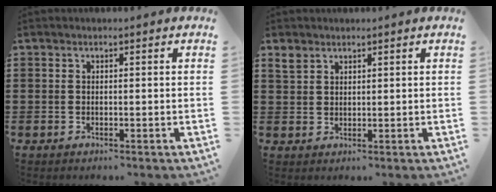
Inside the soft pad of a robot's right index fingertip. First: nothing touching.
{"total": 2.5, "force": [2.0, 1.2, 0.6], "torque": [-0.018, 0.005, 0.040]}